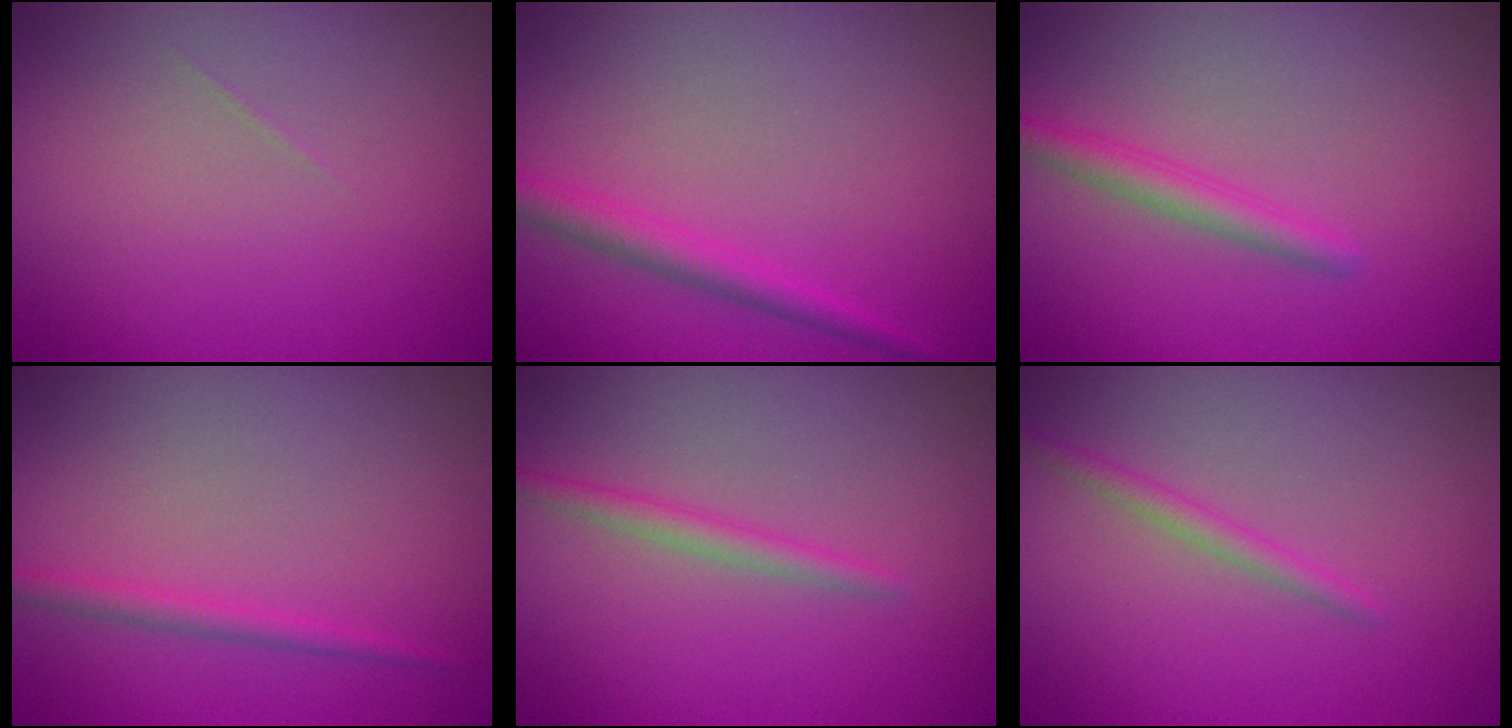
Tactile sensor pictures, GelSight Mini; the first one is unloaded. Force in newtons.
{"total": 2.2, "press": 2.2, "slide": 0.1}
{"total": 2.2, "press": 2.2, "slide": 0.1}
{"total": 1.4, "press": 1.4, "slide": 0.1}
{"total": 1.6, "press": 1.6, "slide": 0.0}
{"total": 1.4, "press": 1.4, "slide": 0.1}